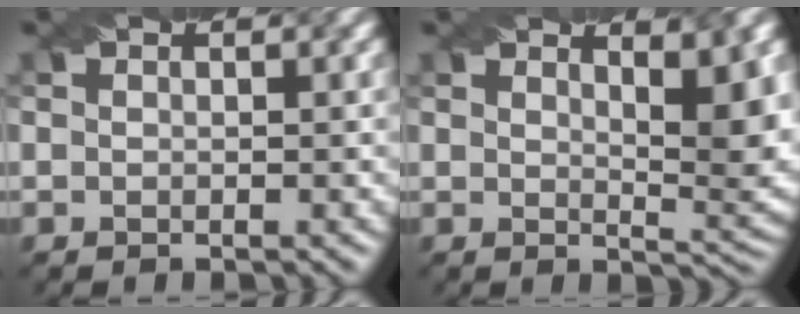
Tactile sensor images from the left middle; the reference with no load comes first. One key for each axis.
{"total": 6.6, "fx": 3.2, "fy": 2.1, "fz": 5.4, "tx": -0.047, "ty": 0.001, "tz": 0.046}